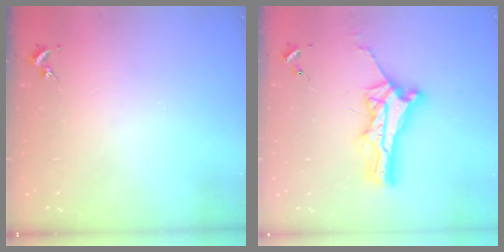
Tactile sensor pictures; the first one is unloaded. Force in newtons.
{"total": 7.4, "press": 7.4, "slide": 0.6}